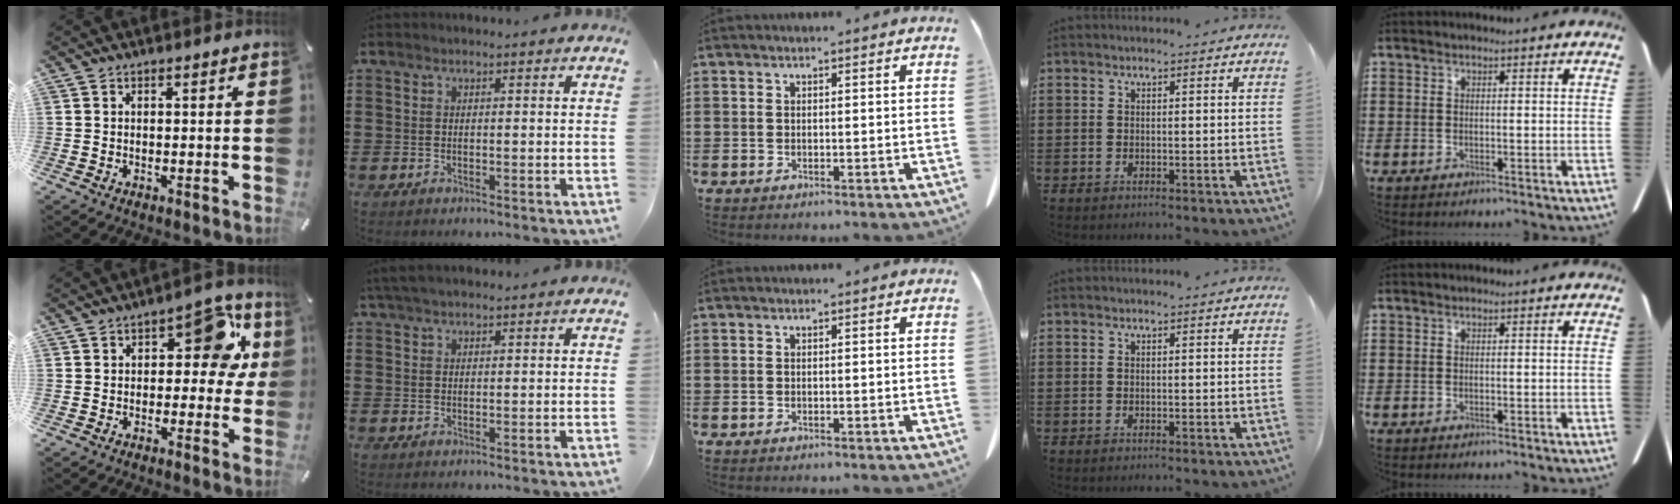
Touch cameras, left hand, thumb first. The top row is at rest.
{"thumb": {"total": 13.4, "force": [3.7, 7.4, 10.5], "torque": [-0.119, -0.013, 0.058]}, "index": {"total": 2.3, "force": [1.8, 0.6, 1.3], "torque": [-0.028, 0.004, 0.034]}}